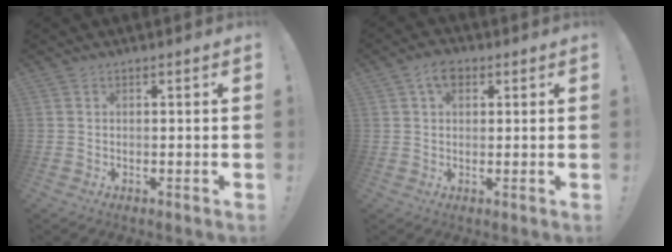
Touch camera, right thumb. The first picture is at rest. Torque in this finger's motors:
{"motor_torque": [-0.13, 0.73, 0.04, 0.03, 0.16]}